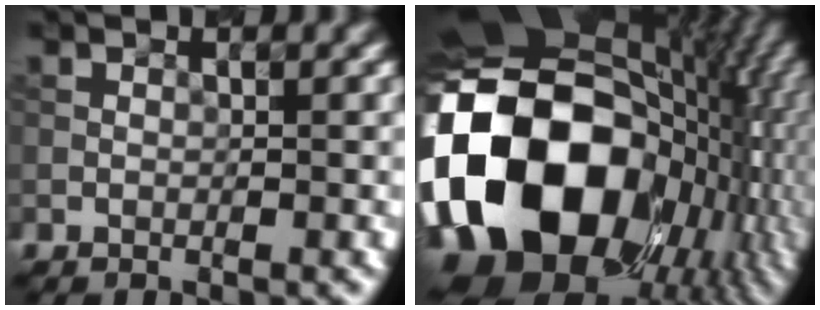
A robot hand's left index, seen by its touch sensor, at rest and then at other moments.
{"total": 22.1, "force": [-3.7, 16.2, 14.7], "torque": [-0.323, -0.032, -0.037]}